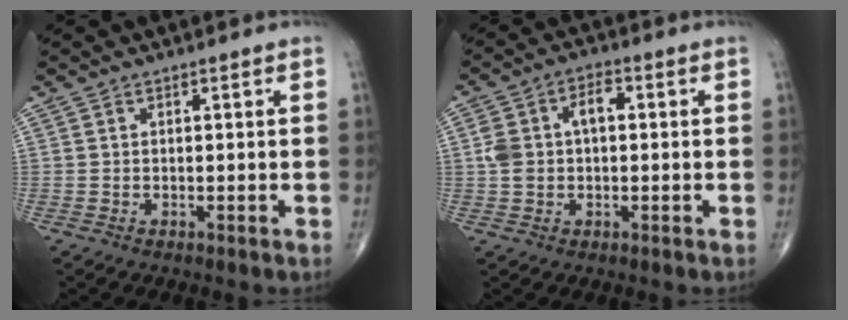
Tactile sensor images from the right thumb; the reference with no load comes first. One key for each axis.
{"total": 7.2, "fx": 0.7, "fy": 4.4, "fz": 5.7, "tx": -0.112, "ty": 0.028, "tz": 0.013}